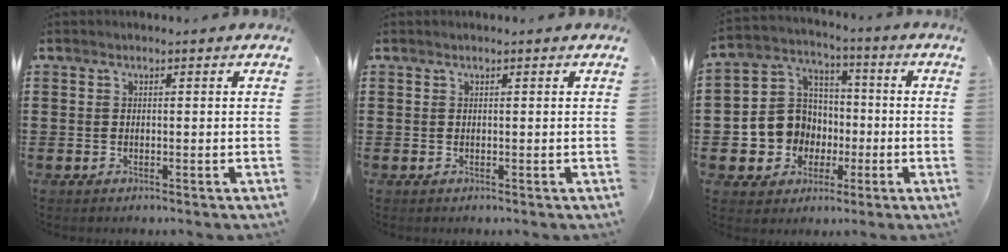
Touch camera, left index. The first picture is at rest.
{"total": 0.0}
{"total": 9.2, "force": [-1.0, 9.0, 2.0], "torque": [-0.095, 0.002, -0.014]}